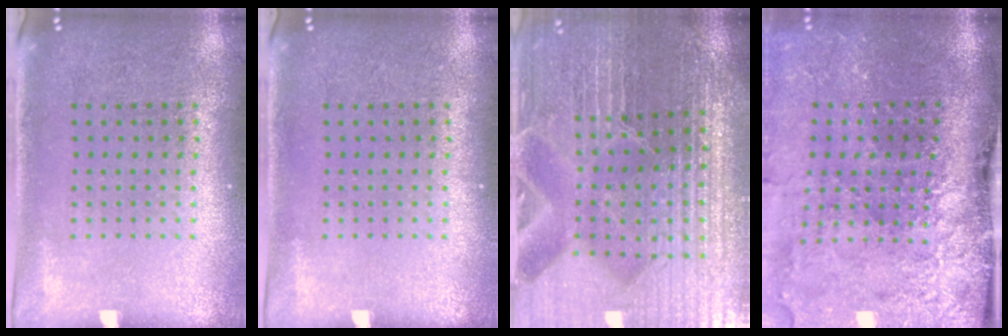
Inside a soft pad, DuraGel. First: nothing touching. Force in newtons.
{"total": 0.0}
{"total": 4.9, "press": 4.7, "slide": 1.4}
{"total": 4.9, "press": 3.8, "slide": 3.2}